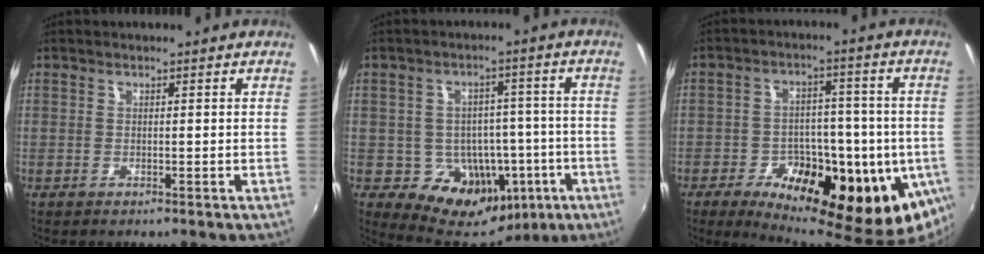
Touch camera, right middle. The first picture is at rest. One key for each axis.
{"total": 13.2, "fx": -4.8, "fy": 11.2, "fz": 5.2, "tx": -0.098, "ty": 0.021, "tz": -0.046}
{"total": 22.6, "fx": -7.6, "fy": 11.4, "fz": 17.9, "tx": -0.301, "ty": -0.032, "tz": -0.097}